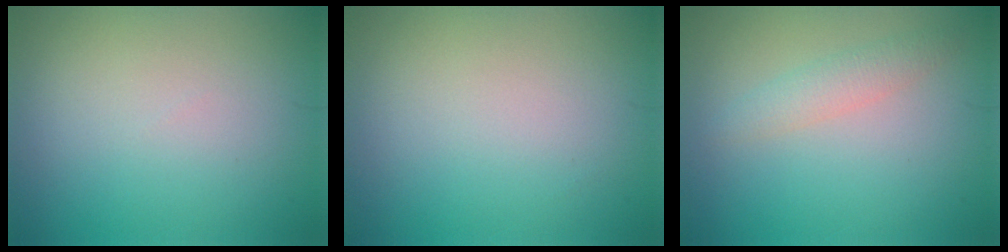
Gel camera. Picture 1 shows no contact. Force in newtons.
{"total": 0.0}
{"total": 1.8, "press": 1.8, "slide": 0.0}